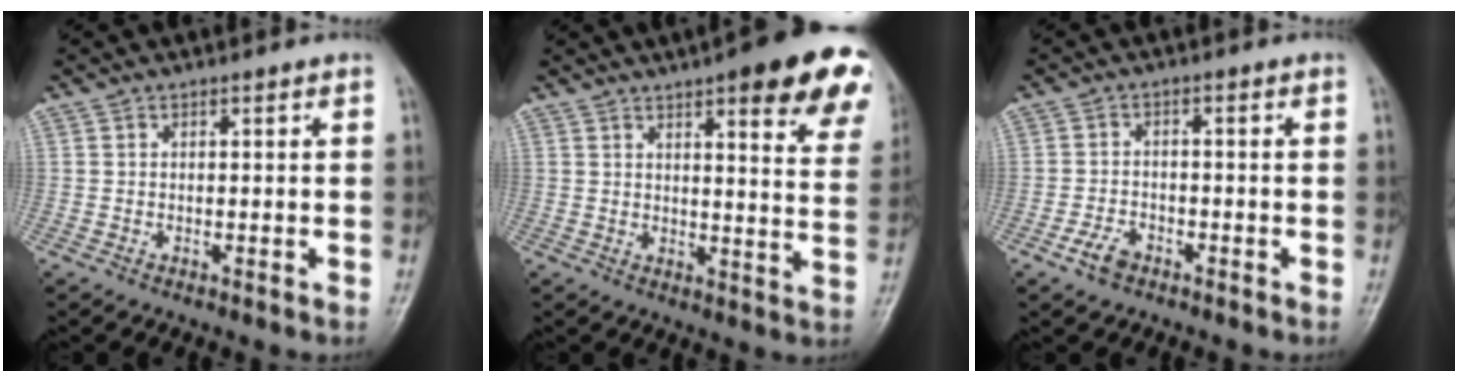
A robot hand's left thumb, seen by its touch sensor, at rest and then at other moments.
{"total": 19.2, "force": [11.4, 5.3, 14.5], "torque": [-0.147, -0.036, 0.125]}
{"total": 3.8, "force": [-2.4, 2.3, 1.9], "torque": [-0.033, 0.013, -0.044]}